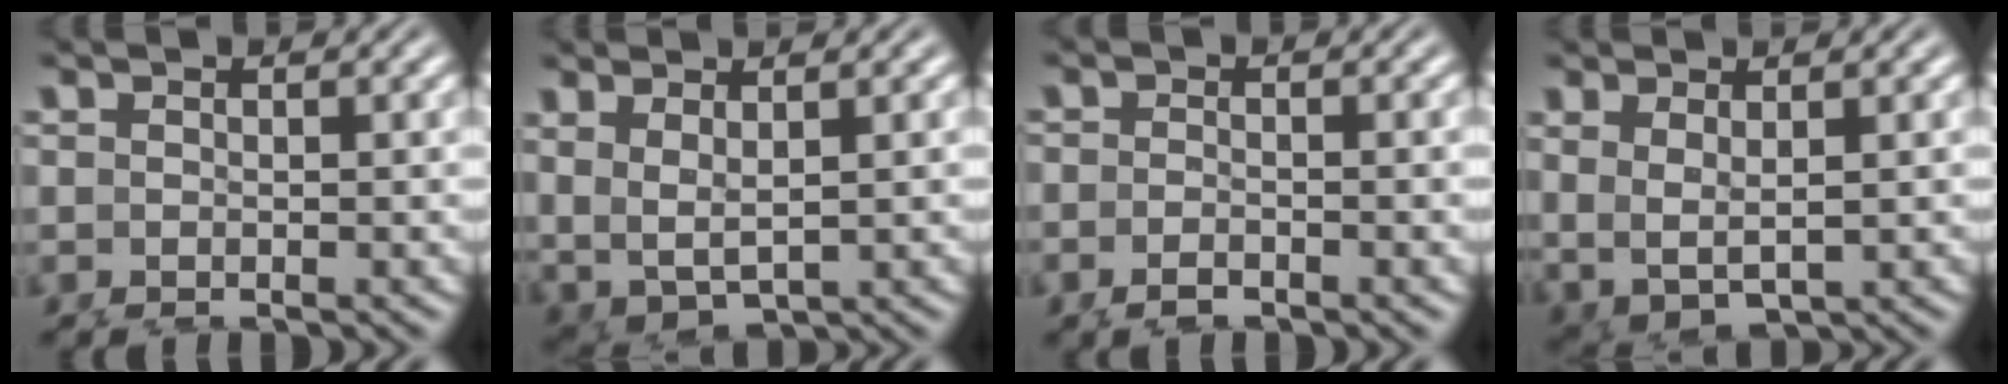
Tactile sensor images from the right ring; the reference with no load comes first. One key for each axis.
{"total": 3.1, "fx": 1.7, "fy": 1.9, "fz": 1.8, "tx": -0.054, "ty": -0.003, "tz": 0.037}
{"total": 0.9, "fx": -0.7, "fy": 0.3, "fz": 0.5, "tx": -0.010, "ty": 0.000, "tz": -0.011}
{"total": 3.1, "fx": 1.2, "fy": 2.0, "fz": 2.1, "tx": -0.053, "ty": -0.007, "tz": 0.033}